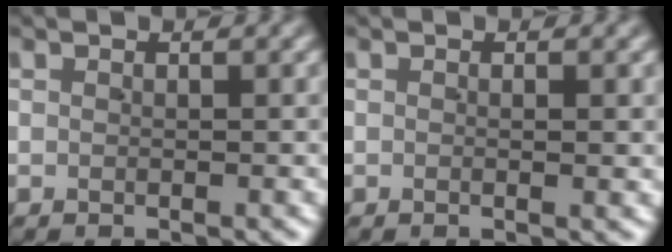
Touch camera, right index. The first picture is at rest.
{"total": 0.6, "force": [0.1, 0.0, 0.6], "torque": [-0.007, 0.001, 0.001]}